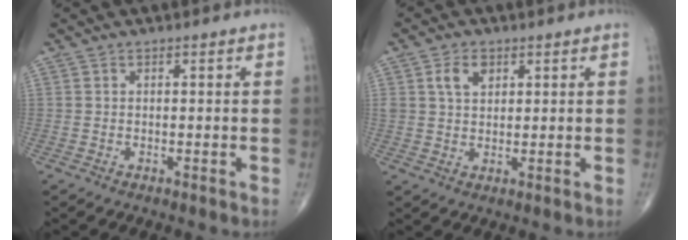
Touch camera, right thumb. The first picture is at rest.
{"total": 4.4, "force": [1.9, 3.0, 2.7], "torque": [-0.038, -0.005, 0.035]}